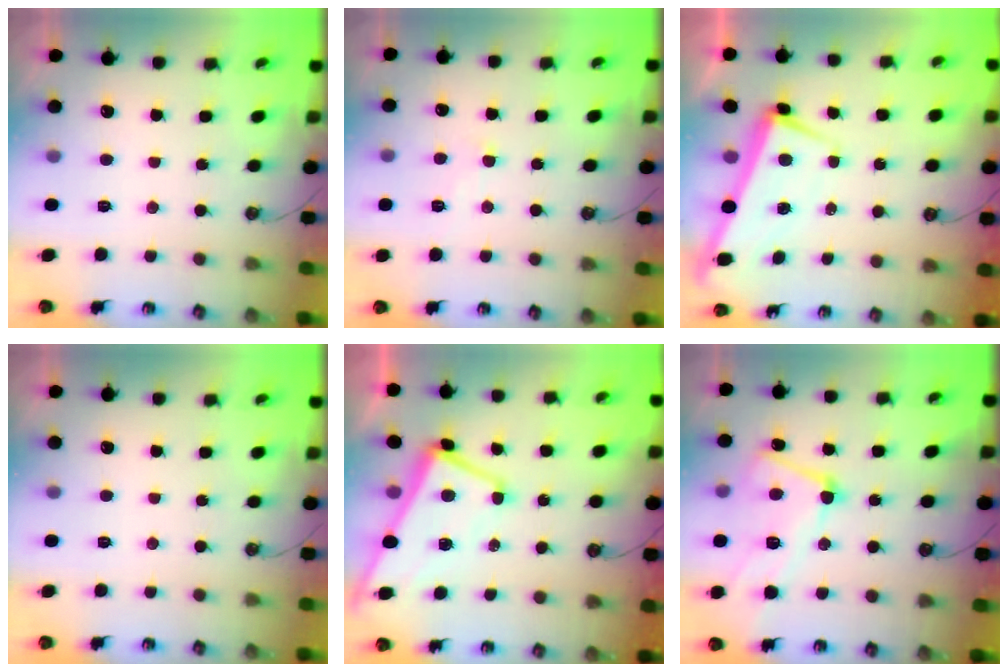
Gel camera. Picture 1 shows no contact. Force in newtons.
{"total": 0.8, "press": 0.6, "slide": 0.5}
{"total": 1.7, "press": 0.7, "slide": 1.6}
{"total": 0.0}
{"total": 1.0, "press": 0.2, "slide": 1.0}
{"total": 6.9, "press": 6.8, "slide": 1.3}